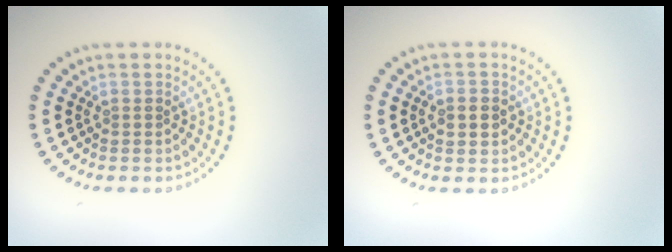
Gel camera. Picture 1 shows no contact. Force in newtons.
{"total": 2.2, "press": 2.2, "slide": 0.4}